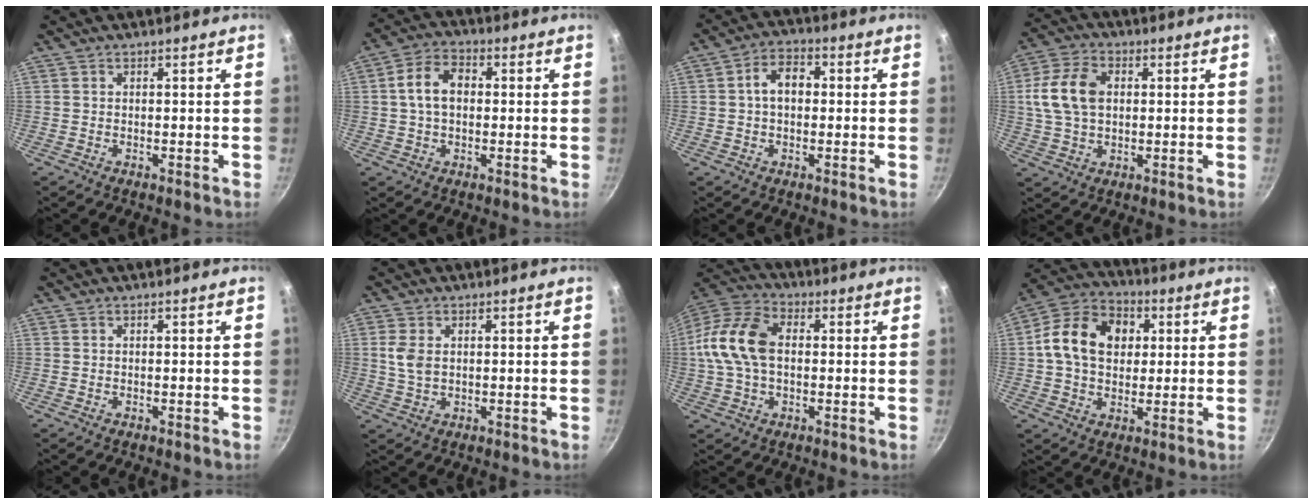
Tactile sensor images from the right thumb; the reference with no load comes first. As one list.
[{"total": 7.9, "force": [0.6, 5.4, 5.7], "torque": [-0.090, 0.022, 0.001]}, {"total": 6.4, "force": [0.4, 4.3, 4.6], "torque": [-0.058, 0.019, -0.002]}, {"total": 11.5, "force": [1.7, 7.8, 8.2], "torque": [-0.147, 0.016, 0.024]}, {"total": 0.0}, {"total": 4.2, "force": [0.8, 2.7, 3.1], "torque": [-0.063, -0.002, 0.016]}, {"total": 14.4, "force": [0.6, 9.4, 10.9], "torque": [-0.203, 0.033, -0.005]}, {"total": 14.9, "force": [2.4, 11.2, 9.5], "torque": [-0.141, 0.019, 0.025]}]